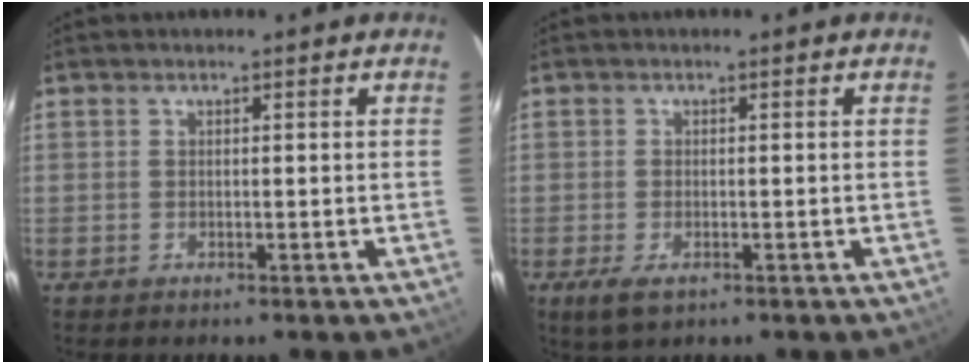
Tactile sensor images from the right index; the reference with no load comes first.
{"total": 3.6, "force": [-1.7, 1.9, 2.6], "torque": [-0.053, -0.012, -0.027]}